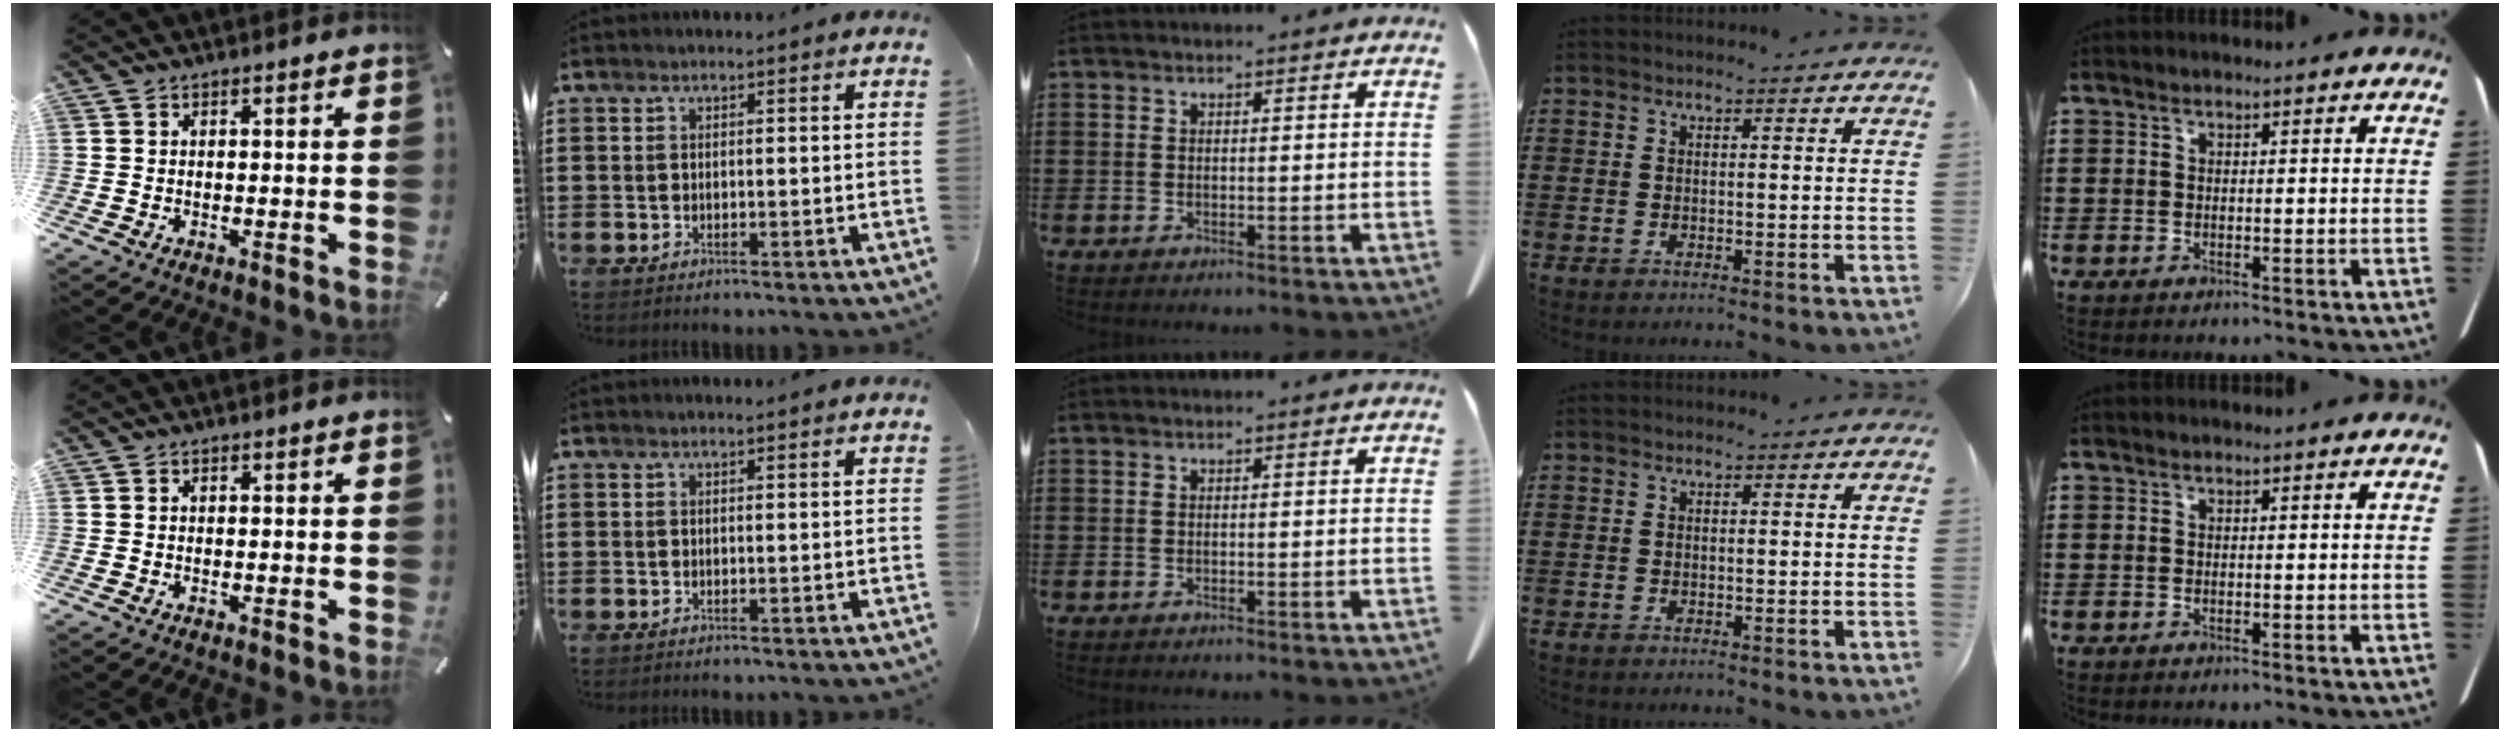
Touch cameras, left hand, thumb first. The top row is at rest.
{}